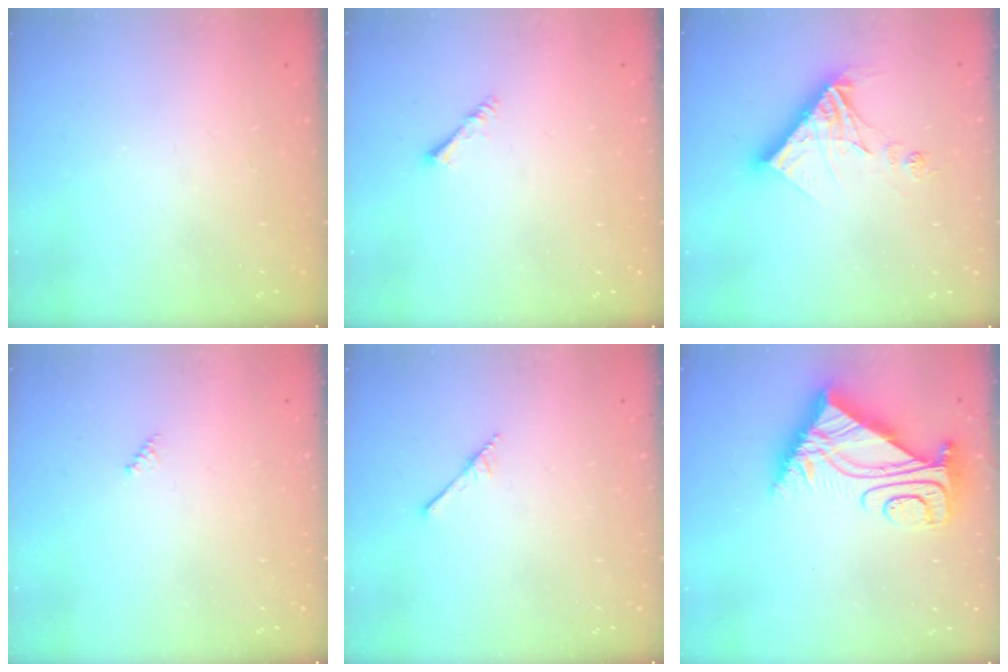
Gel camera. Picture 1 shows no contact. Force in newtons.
{"total": 1.4, "press": 1.4, "slide": 0.3}
{"total": 14.1, "press": 14.0, "slide": 1.5}
{"total": 2.0, "press": 2.0, "slide": 0.2}
{"total": 2.9, "press": 2.9, "slide": 0.2}
{"total": 11.1, "press": 11.1, "slide": 1.0}